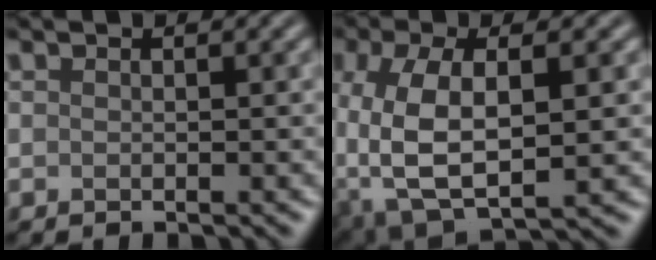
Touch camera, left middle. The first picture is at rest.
{"total": 8.1, "force": [-0.5, 4.0, 7.0], "torque": [-0.149, 0.000, -0.009]}